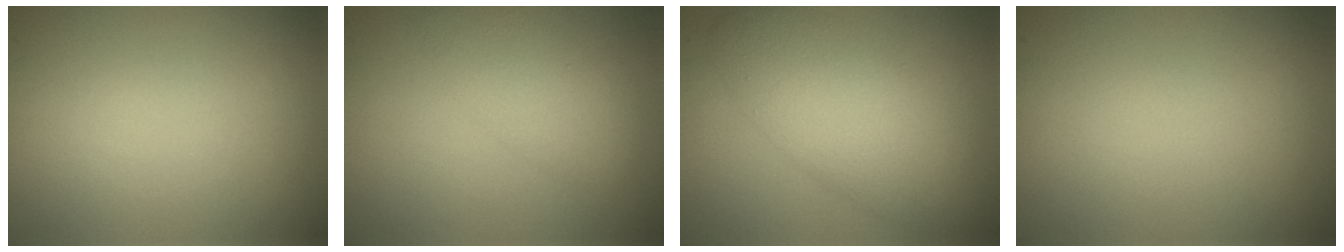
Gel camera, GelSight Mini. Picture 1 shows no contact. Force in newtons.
{"total": 1.9, "press": 1.9, "slide": 0.2}
{"total": 6.3, "press": 6.3, "slide": 0.2}
{"total": 0.0}